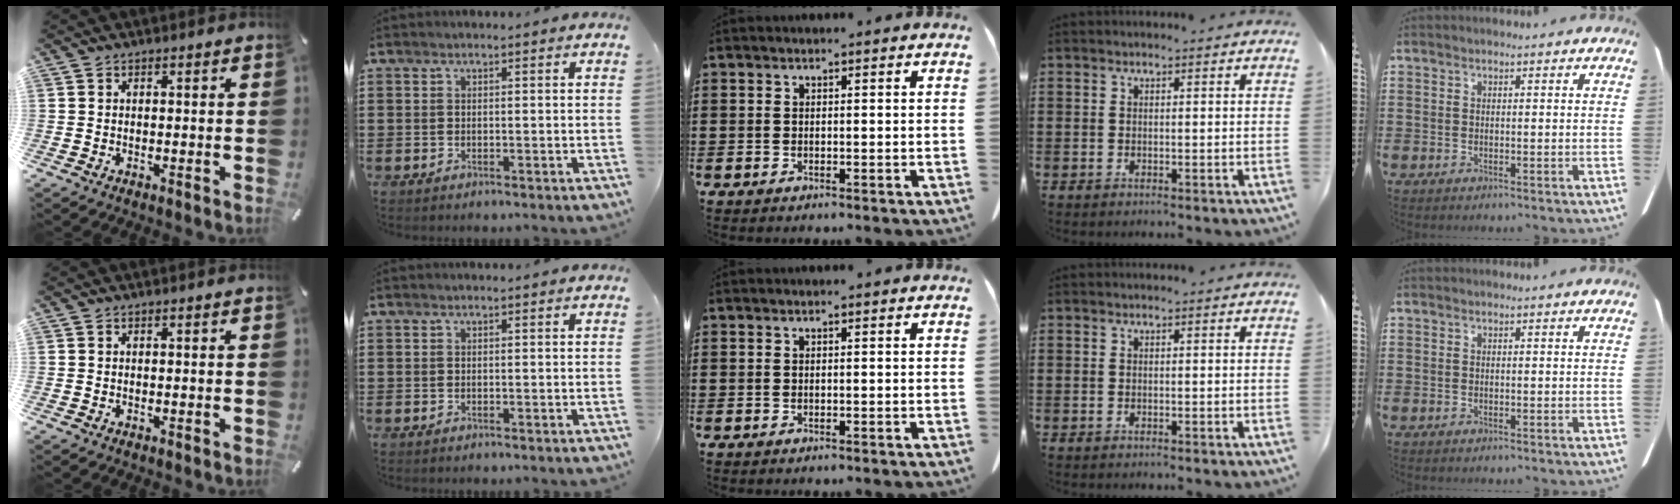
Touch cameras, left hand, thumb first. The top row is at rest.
{}